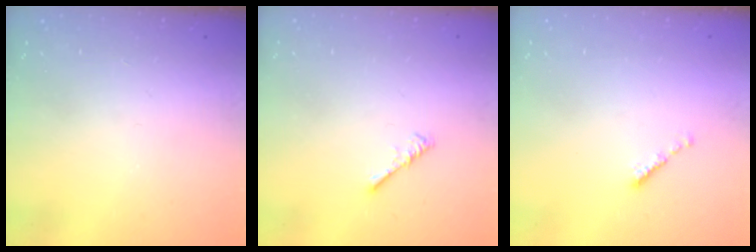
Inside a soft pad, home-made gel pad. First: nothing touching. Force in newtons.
{"total": 0.9, "press": 0.9, "slide": 0.3}
{"total": 0.7, "press": 0.5, "slide": 0.4}